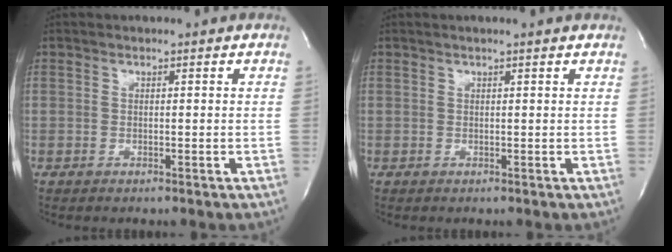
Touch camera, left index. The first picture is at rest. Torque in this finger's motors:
{"motor_torque": [0.06, -0.11, 0.09, 0.00]}